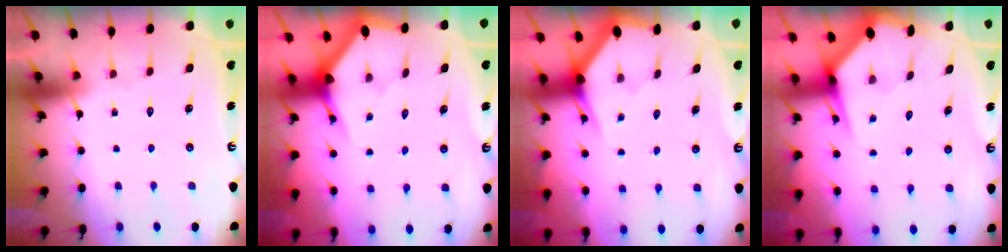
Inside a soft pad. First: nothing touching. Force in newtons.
{"total": 3.5, "press": 3.5, "slide": 0.1}
{"total": 2.9, "press": 2.9, "slide": 0.1}
{"total": 3.4, "press": 3.4, "slide": 0.5}